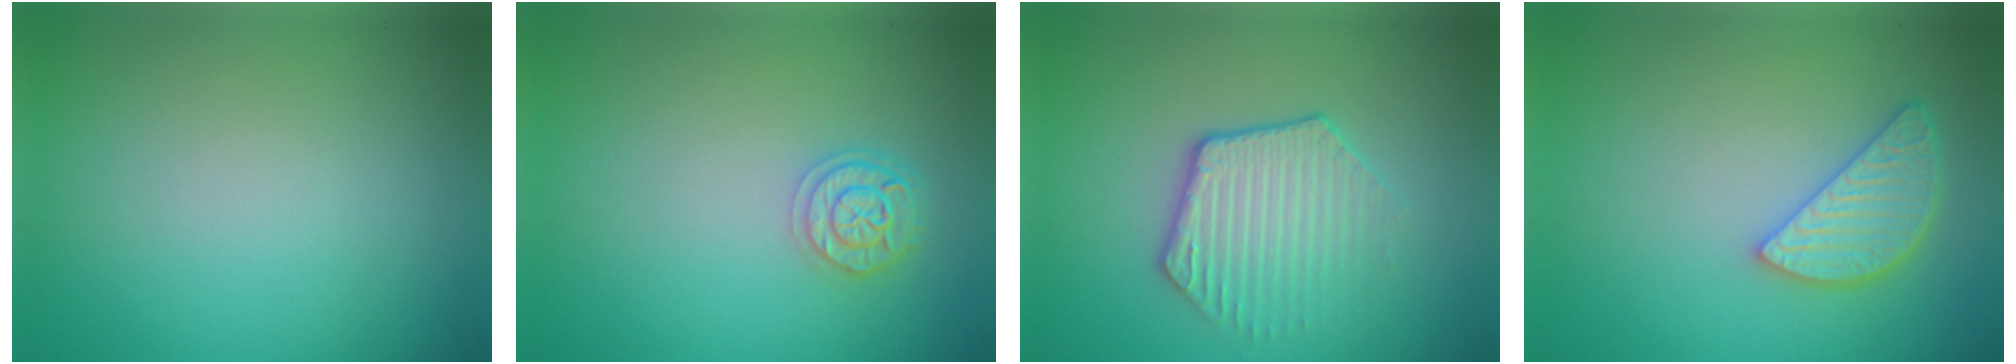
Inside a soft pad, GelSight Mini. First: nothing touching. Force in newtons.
{"total": 2.5, "press": 2.1, "slide": 1.3}
{"total": 3.6, "press": 3.2, "slide": 1.6}
{"total": 3.5, "press": 3.0, "slide": 1.7}